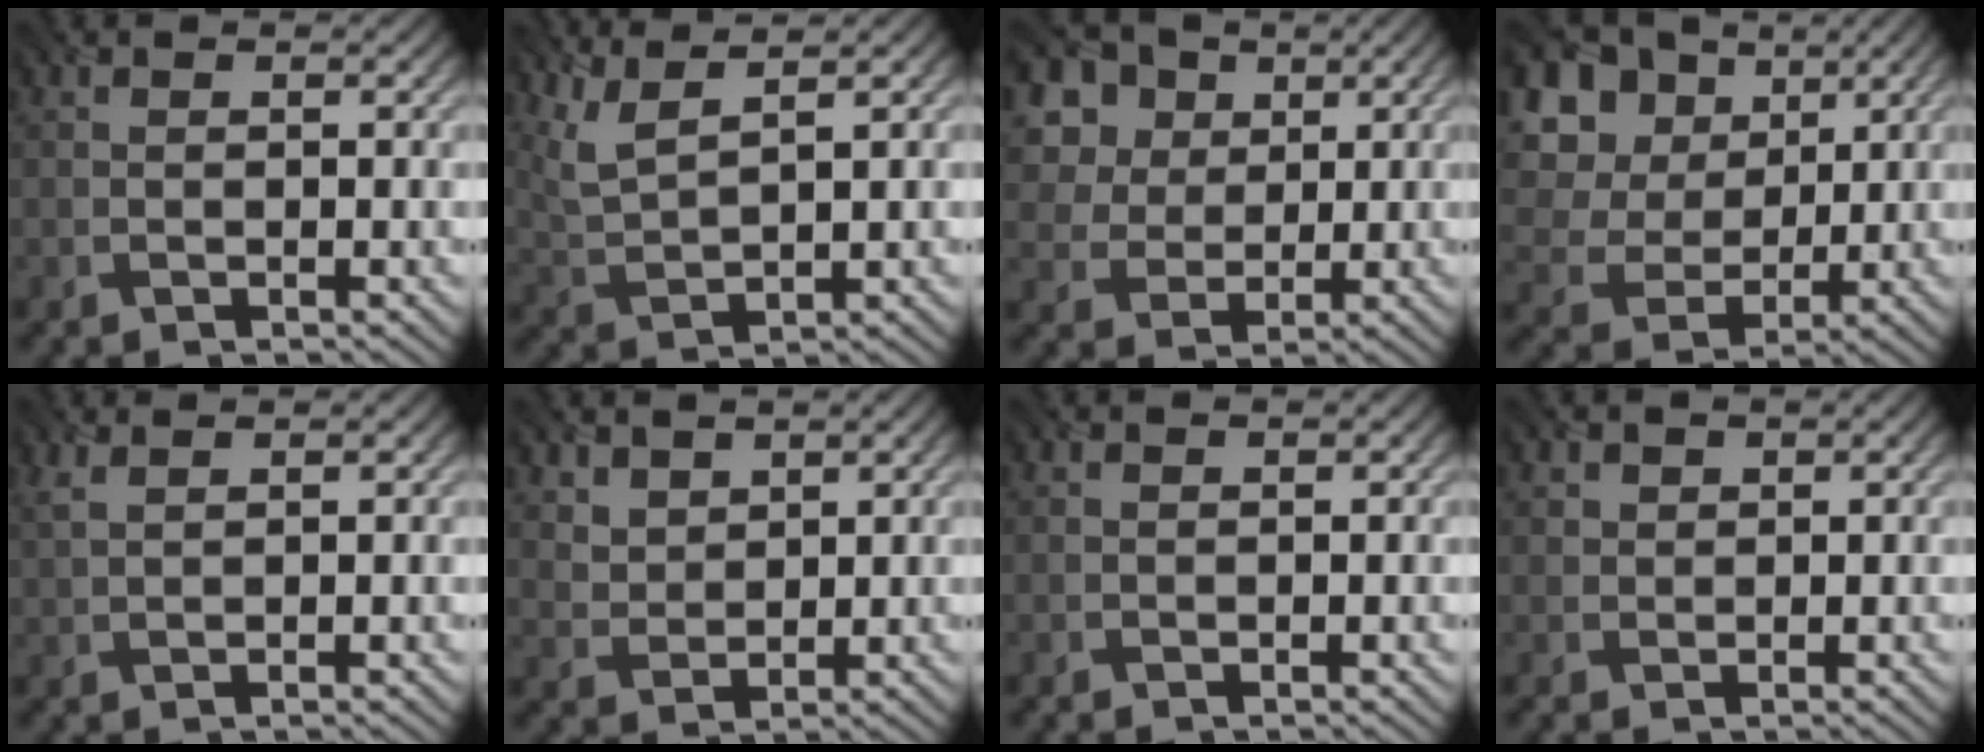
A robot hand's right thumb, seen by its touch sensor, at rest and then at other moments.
{"total": 4.9, "force": [3.4, 1.0, 3.3], "torque": [-0.084, 0.004, 0.078]}
{"total": 9.7, "force": [4.6, 7.4, 4.2], "torque": [-0.144, 0.019, 0.088]}
{"total": 14.5, "force": [6.3, 11.1, 6.9], "torque": [-0.218, 0.034, 0.147]}
{"total": 1.7, "force": [1.1, 0.1, 1.3], "torque": [-0.034, 0.008, 0.020]}
{"total": 3.4, "force": [2.3, 2.2, 1.2], "torque": [-0.042, -0.012, 0.059]}
{"total": 0.0}
{"total": 1.5, "force": [0.6, 1.4, 0.3], "torque": [-0.010, -0.006, 0.013]}